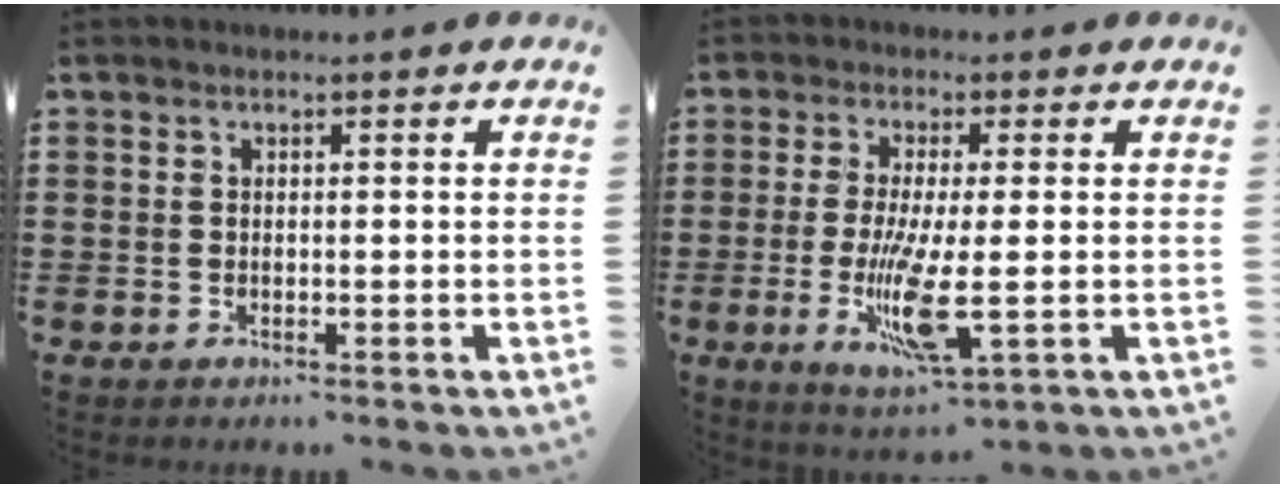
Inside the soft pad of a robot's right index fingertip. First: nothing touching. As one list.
[{"total": 9.0, "force": [-1.7, 1.7, 8.7], "torque": [-0.179, -0.024, -0.030]}]